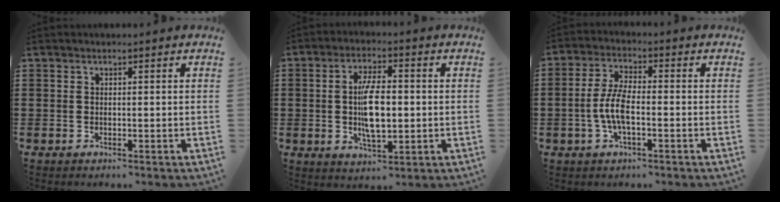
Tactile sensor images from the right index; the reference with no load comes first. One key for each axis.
{"total": 7.9, "fx": -0.4, "fy": 3.0, "fz": 7.3, "tx": -0.143, "ty": -0.003, "tz": -0.014}
{"total": 6.1, "fx": -1.3, "fy": 2.1, "fz": 5.6, "tx": -0.132, "ty": -0.005, "tz": -0.033}